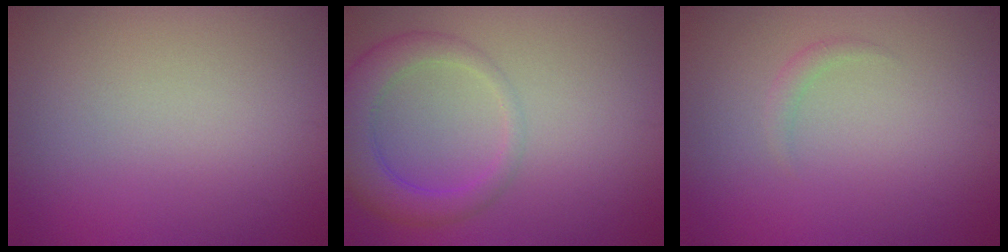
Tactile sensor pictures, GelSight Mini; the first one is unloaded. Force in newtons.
{"total": 4.2, "press": 4.2, "slide": 0.4}
{"total": 0.9, "press": 0.9, "slide": 0.1}